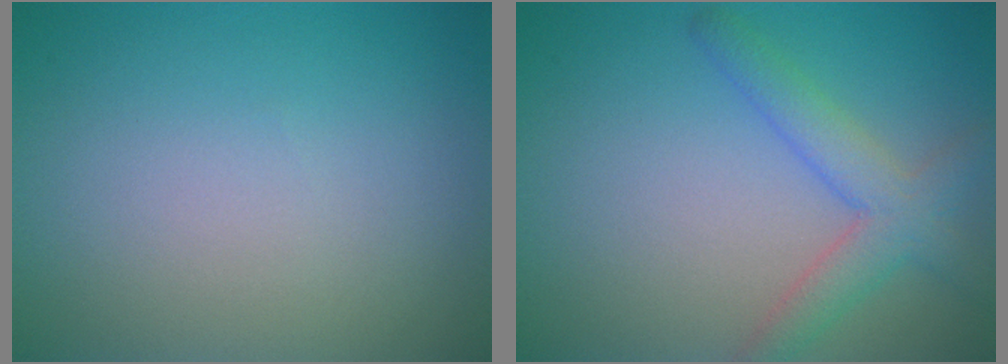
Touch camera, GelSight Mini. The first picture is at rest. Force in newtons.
{"total": 3.6, "press": 3.6, "slide": 0.2}